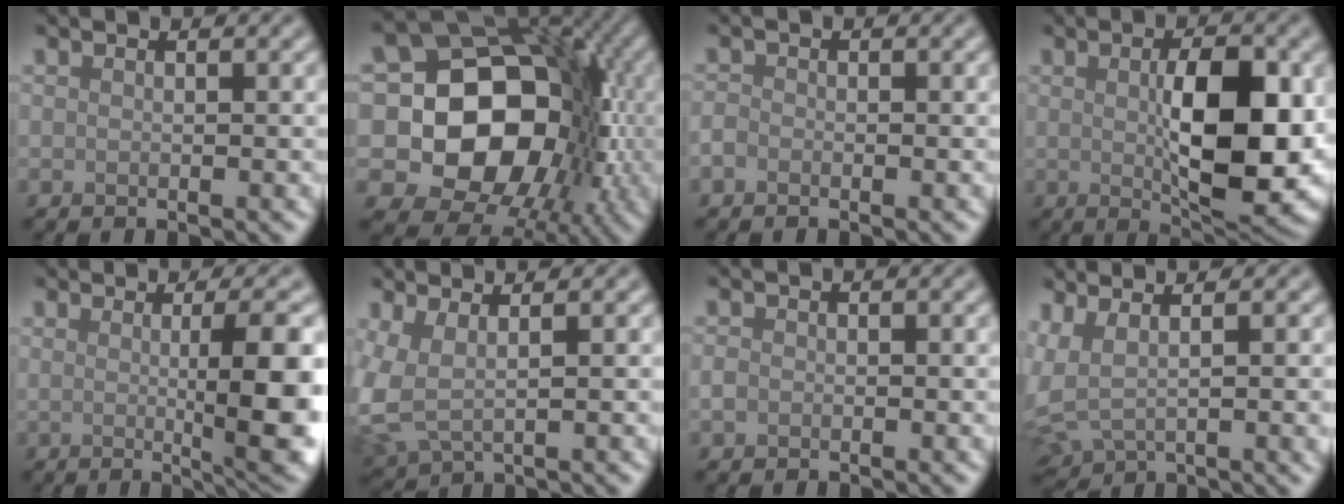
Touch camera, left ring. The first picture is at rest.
{"total": 17.1, "force": [-1.6, 13.6, 10.4], "torque": [-0.122, 0.001, -0.039]}
{"total": 0.9, "force": [-0.6, 0.6, 0.4], "torque": [-0.006, 0.000, -0.015]}
{"total": 10.1, "force": [0.0, 3.8, 9.3], "torque": [-0.142, -0.009, 0.011]}
{"total": 8.1, "force": [-0.2, 1.7, 7.9], "torque": [-0.097, -0.009, 0.001]}
{"total": 4.2, "force": [0.8, 2.1, 3.6], "torque": [-0.101, -0.003, 0.016]}
{"total": 0.9, "force": [-0.3, 0.7, 0.4], "torque": [-0.007, -0.003, -0.008]}
{"total": 7.0, "force": [2.0, 3.4, 5.8], "torque": [-0.111, 0.007, 0.049]}